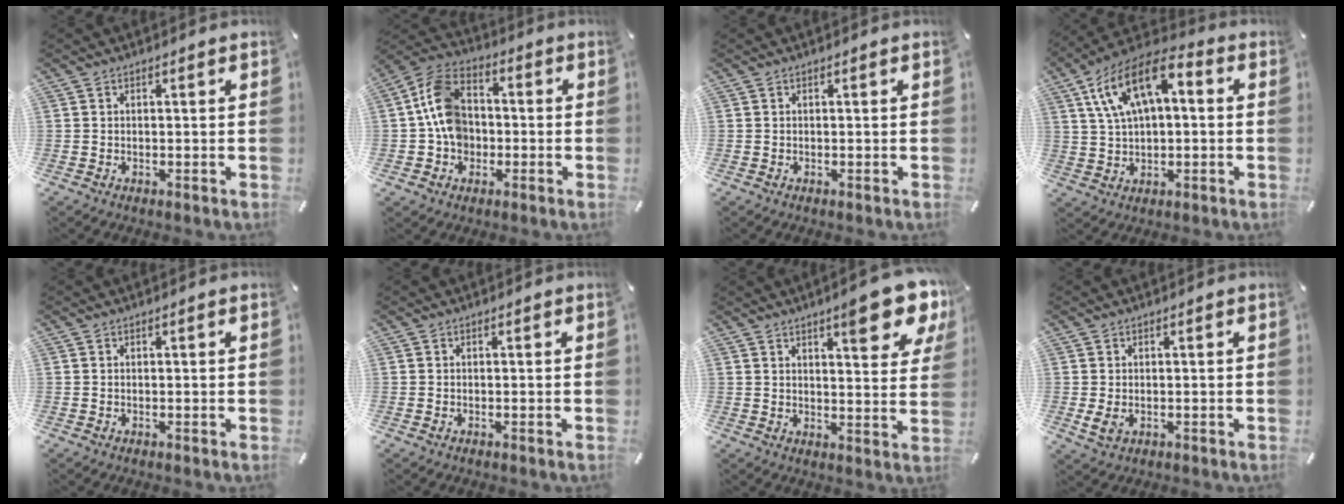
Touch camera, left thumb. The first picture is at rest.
{"total": 11.4, "force": [-0.9, 9.5, 6.2], "torque": [-0.151, 0.024, -0.016]}
{"total": 0.0}
{"total": 12.7, "force": [4.7, 7.3, 9.2], "torque": [-0.185, 0.000, 0.088]}
{"total": 0.0}
{"total": 0.0}
{"total": 14.0, "force": [8.4, 3.7, 10.6], "torque": [-0.136, -0.049, 0.130]}
{"total": 2.2, "force": [0.0, 1.5, 1.6], "torque": [-0.034, -0.005, -0.005]}